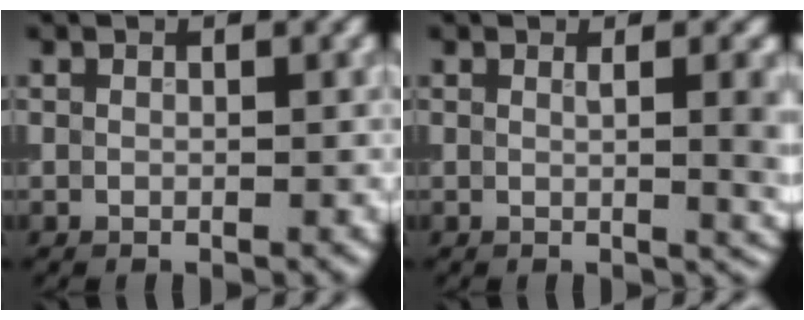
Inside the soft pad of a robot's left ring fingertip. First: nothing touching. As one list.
[{"total": 4.0, "force": [0.5, 1.4, 3.7], "torque": [-0.029, 0.002, 0.009]}]